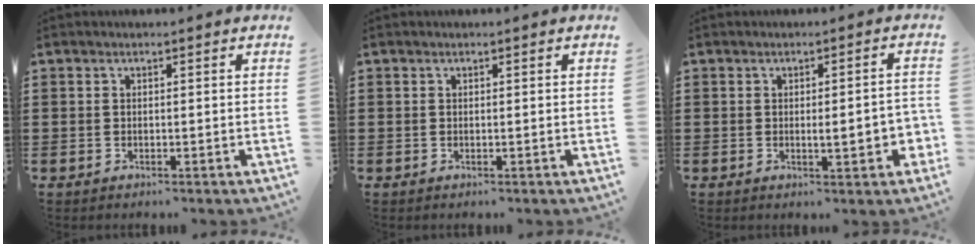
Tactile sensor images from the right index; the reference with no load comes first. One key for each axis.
{"total": 0.0}
{"total": 4.7, "fx": -0.7, "fy": 1.0, "fz": 4.6, "tx": -0.058, "ty": -0.008, "tz": -0.015}